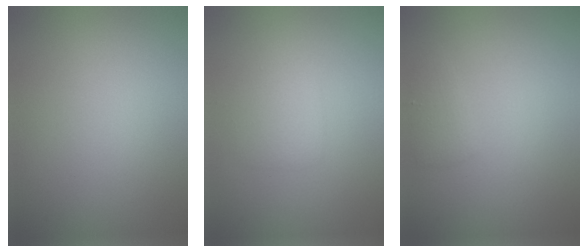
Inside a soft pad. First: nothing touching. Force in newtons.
{"total": 1.9, "press": 1.9, "slide": 0.1}
{"total": 1.4, "press": 1.4, "slide": 0.1}